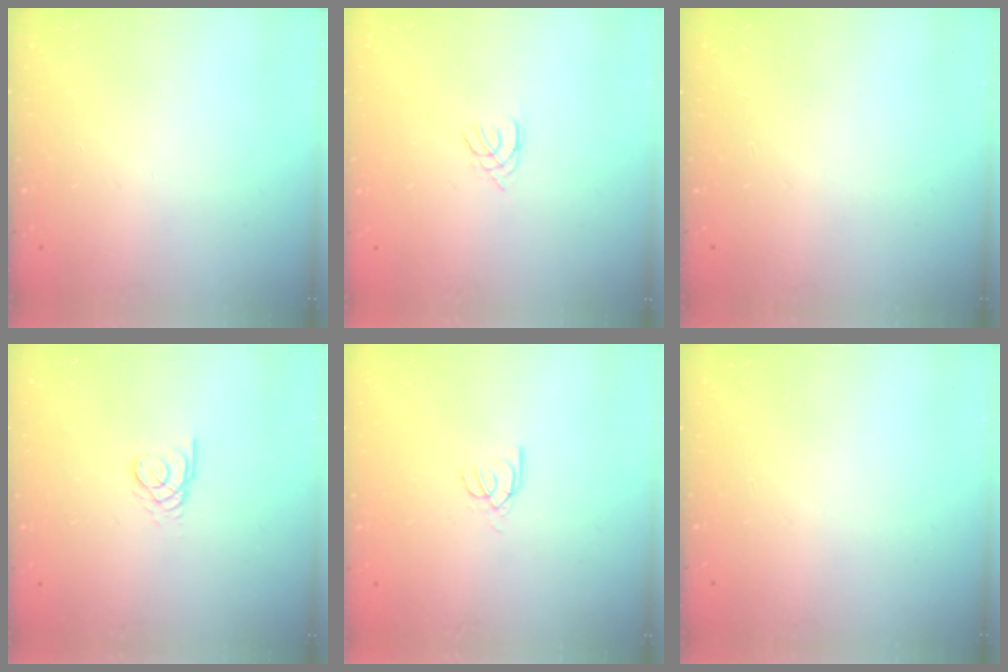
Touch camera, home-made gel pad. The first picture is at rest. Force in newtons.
{"total": 1.4, "press": 1.4, "slide": 0.3}
{"total": 0.0}
{"total": 2.3, "press": 2.3, "slide": 0.2}
{"total": 2.6, "press": 2.6, "slide": 0.2}
{"total": 0.0}